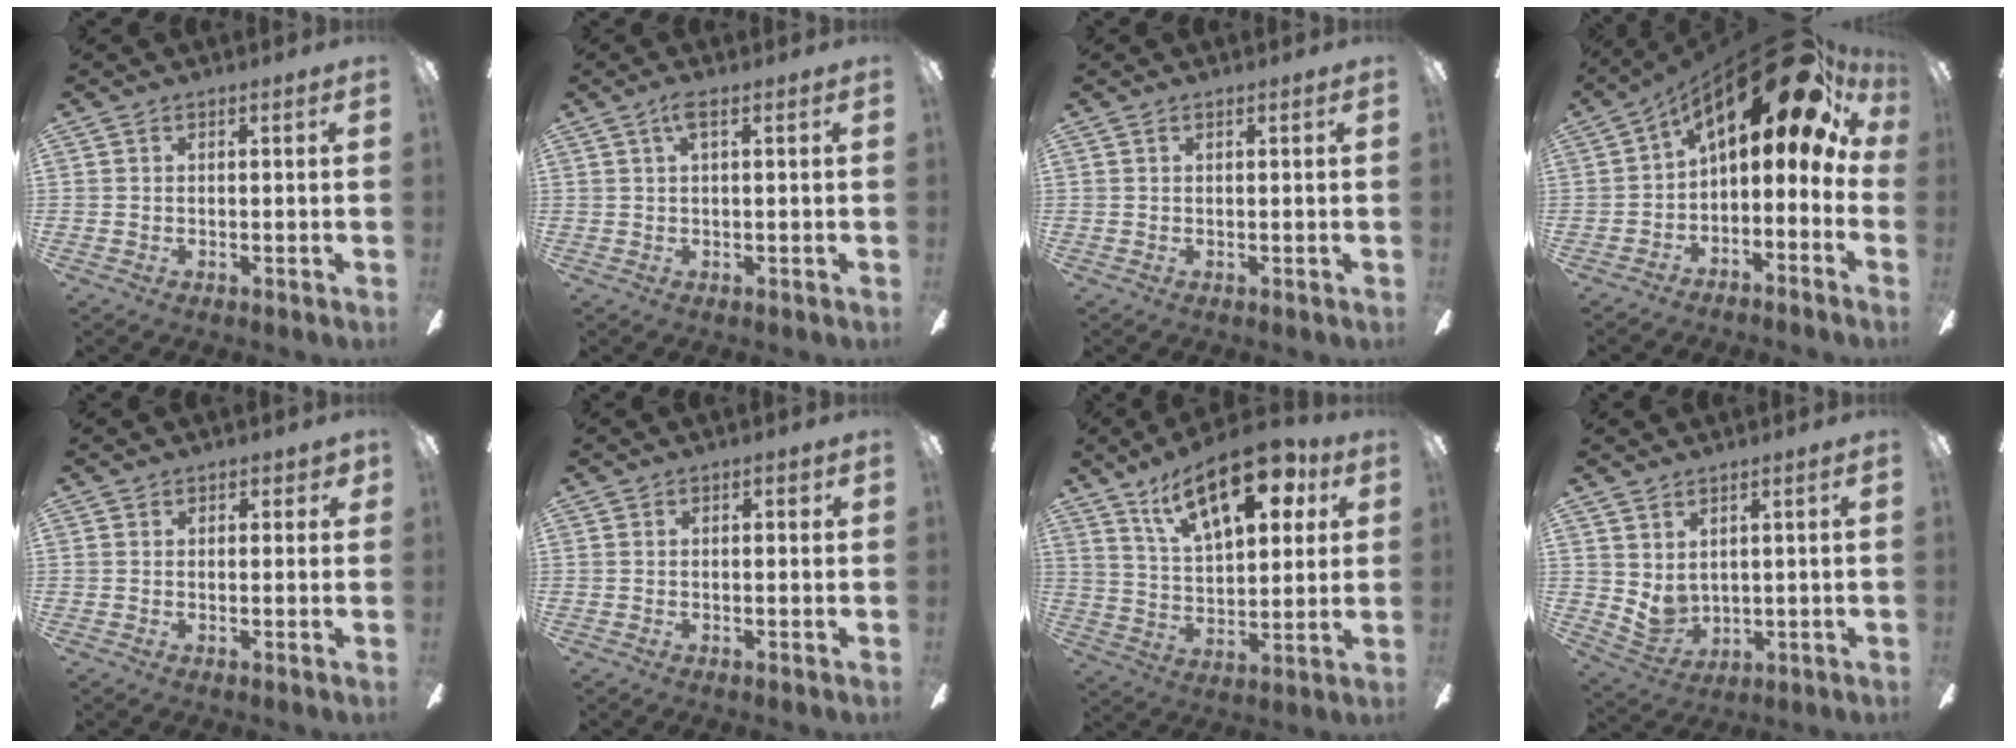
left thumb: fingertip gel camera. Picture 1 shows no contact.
{"total": 3.1, "force": [1.2, 0.6, 2.8], "torque": [-0.061, 0.007, 0.019]}
{"total": 0.6, "force": [0.3, 0.1, 0.5], "torque": [-0.013, 0.002, 0.006]}
{"total": 24.0, "force": [11.5, 9.4, 18.9], "torque": [-0.262, -0.070, 0.194]}
{"total": 1.8, "force": [1.1, 1.1, 1.0], "torque": [-0.012, 0.002, 0.017]}
{"total": 1.5, "force": [0.5, 0.7, 1.3], "torque": [-0.021, 0.002, 0.006]}
{"total": 21.0, "force": [11.5, 9.6, 14.7], "torque": [-0.223, -0.040, 0.188]}
{"total": 5.0, "force": [2.9, 3.5, 2.0], "torque": [-0.056, -0.021, 0.057]}